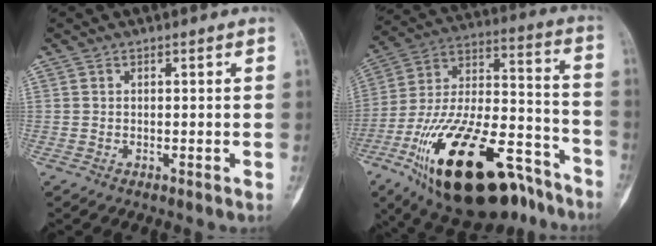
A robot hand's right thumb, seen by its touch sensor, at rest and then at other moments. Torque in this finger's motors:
{"motor_torque": [2.74, 1.24, 1.87, -0.91, 0.70]}